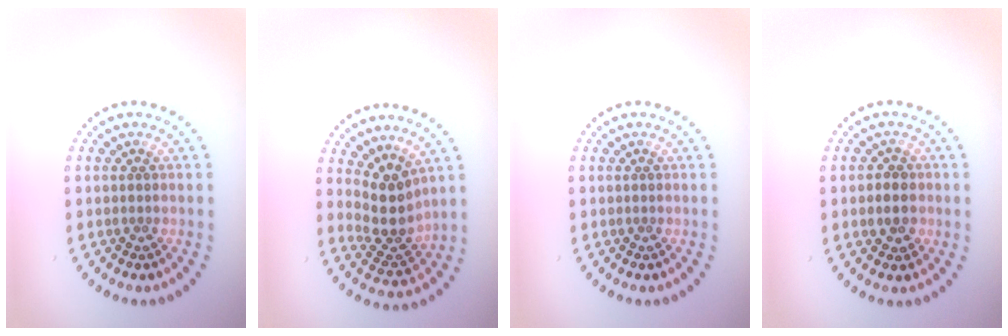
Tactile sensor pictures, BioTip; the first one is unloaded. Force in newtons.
{"total": 3.6, "press": 2.8, "slide": 2.4}
{"total": 0.0}
{"total": 2.4, "press": 2.3, "slide": 0.6}